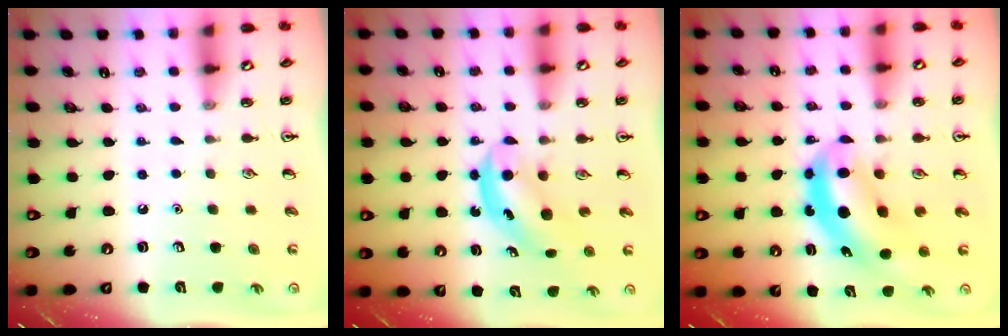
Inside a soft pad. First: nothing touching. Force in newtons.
{"total": 5.3, "press": 5.2, "slide": 0.9}
{"total": 6.9, "press": 6.6, "slide": 1.9}